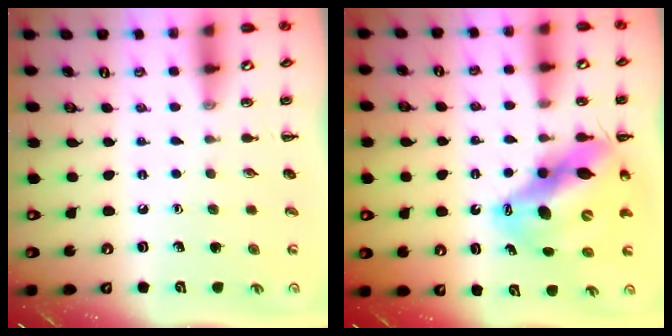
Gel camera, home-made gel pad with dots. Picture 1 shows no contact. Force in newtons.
{"total": 14.7, "press": 14.1, "slide": 3.9}